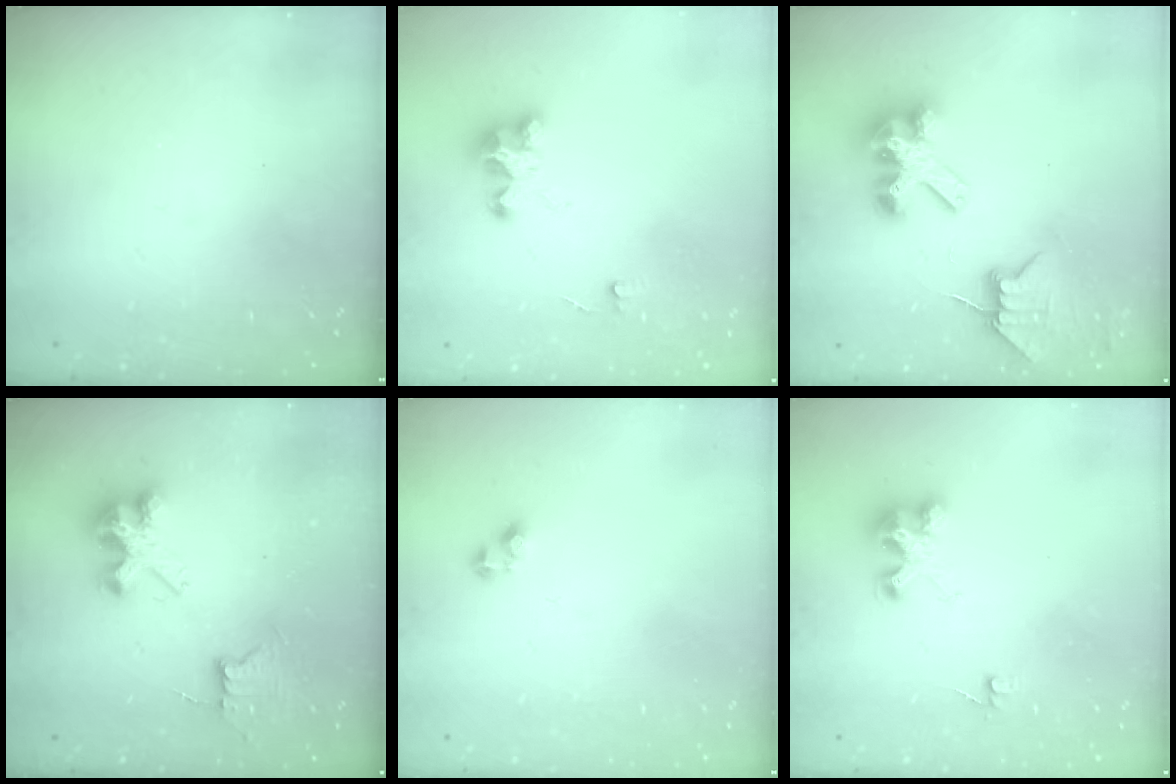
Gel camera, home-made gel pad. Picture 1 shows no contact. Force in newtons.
{"total": 4.9, "press": 4.8, "slide": 0.2}
{"total": 9.5, "press": 9.5, "slide": 0.8}
{"total": 8.7, "press": 8.7, "slide": 0.6}
{"total": 2.7, "press": 2.7, "slide": 0.4}
{"total": 4.1, "press": 4.1, "slide": 0.2}